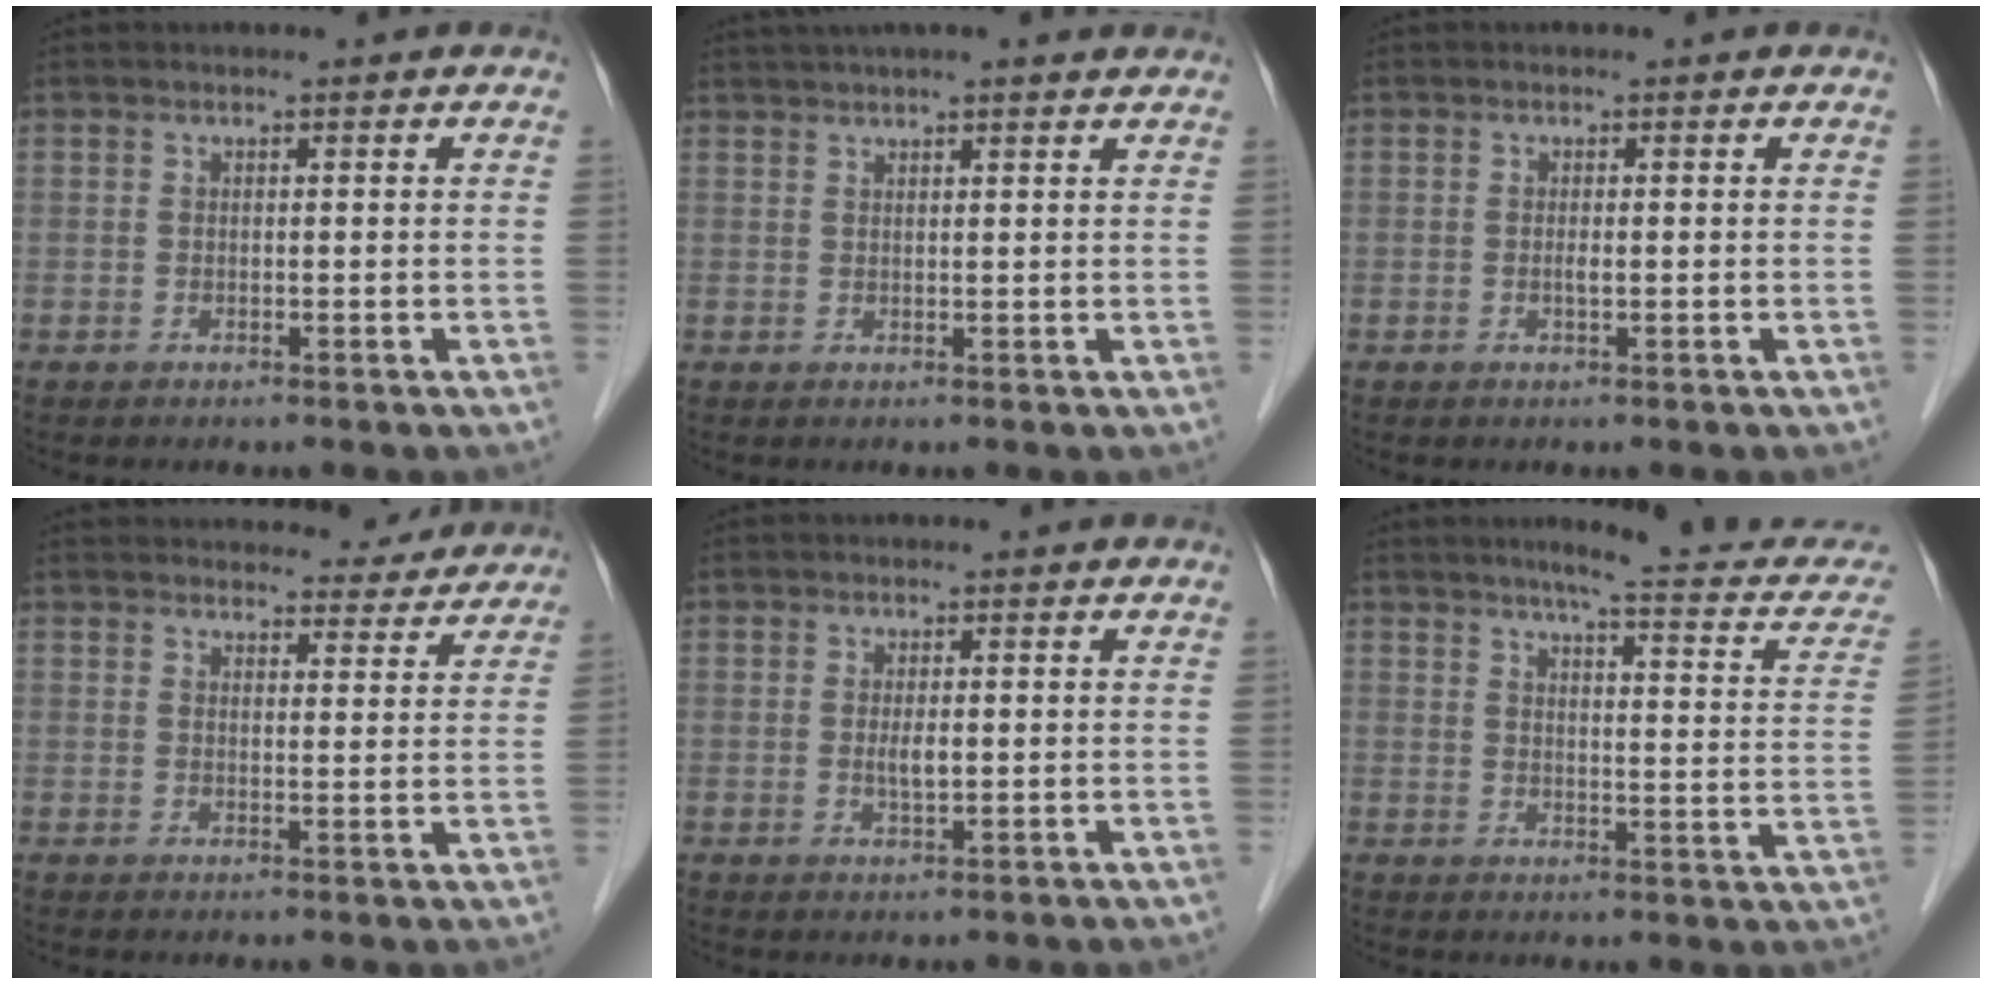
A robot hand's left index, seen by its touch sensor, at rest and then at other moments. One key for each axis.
{"total": 9.1, "fx": 7.6, "fy": 1.0, "fz": 4.8, "tx": -0.075, "ty": 0.040, "tz": 0.102}
{"total": 0.8, "fx": -0.1, "fy": 0.1, "fz": 0.8, "tx": -0.017, "ty": -0.001, "tz": -0.002}
{"total": 12.6, "fx": 12.0, "fy": 3.1, "fz": 2.4, "tx": -0.007, "ty": 0.012, "tz": 0.139}
{"total": 2.0, "fx": 0.0, "fy": 0.5, "fz": 1.9, "tx": -0.039, "ty": -0.002, "tz": 0.001}
{"total": 14.9, "fx": 13.3, "fy": 1.2, "fz": 6.7, "tx": -0.073, "ty": -0.031, "tz": 0.143}